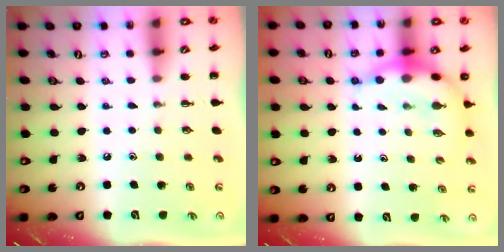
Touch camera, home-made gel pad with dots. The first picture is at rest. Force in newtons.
{"total": 7.7, "press": 7.5, "slide": 1.5}